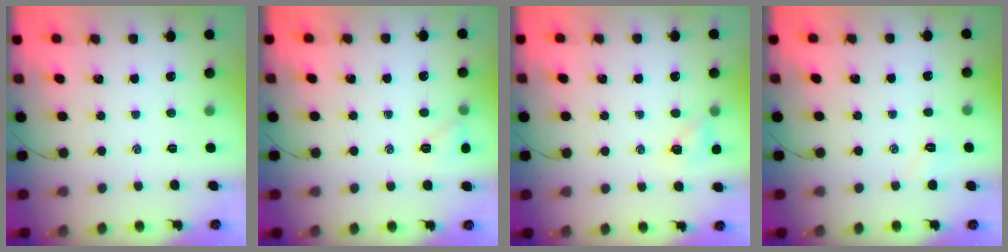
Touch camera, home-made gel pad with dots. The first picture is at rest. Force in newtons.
{"total": 5.4, "press": 5.1, "slide": 1.6}
{"total": 6.4, "press": 6.2, "slide": 1.6}
{"total": 2.9, "press": 2.8, "slide": 0.8}